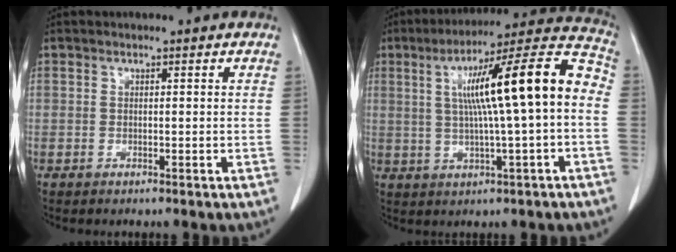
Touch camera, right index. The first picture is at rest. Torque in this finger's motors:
{"motor_torque": [1.53, 0.61, 0.41, 0.21]}